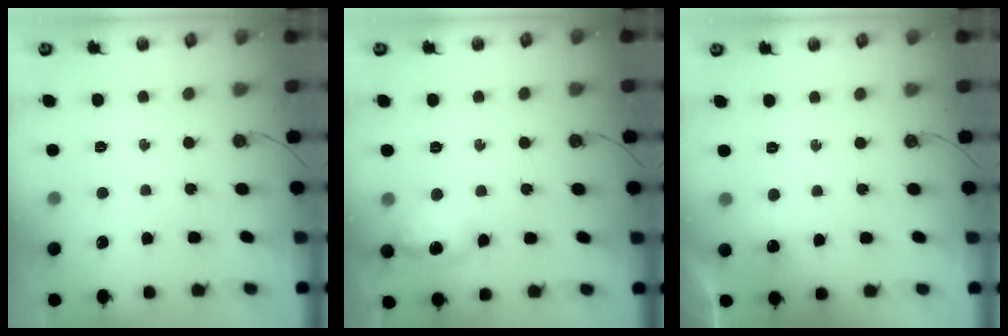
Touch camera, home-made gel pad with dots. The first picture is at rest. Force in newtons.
{"total": 12.8, "press": 12.7, "slide": 0.9}
{"total": 6.4, "press": 4.9, "slide": 4.1}